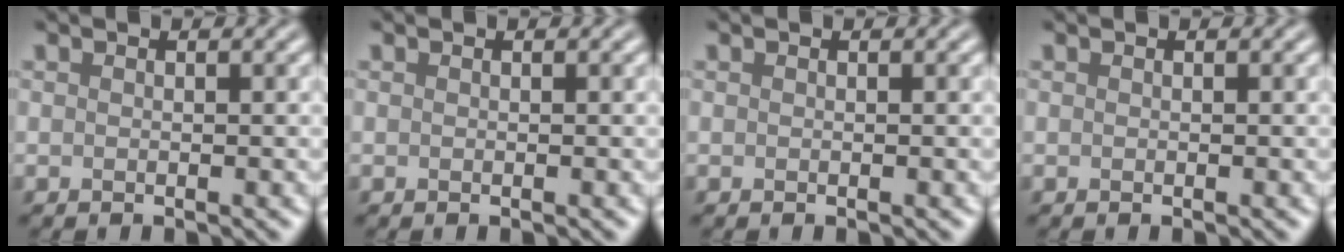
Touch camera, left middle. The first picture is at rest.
{"total": 0.0}
{"total": 0.0}
{"total": 0.0}